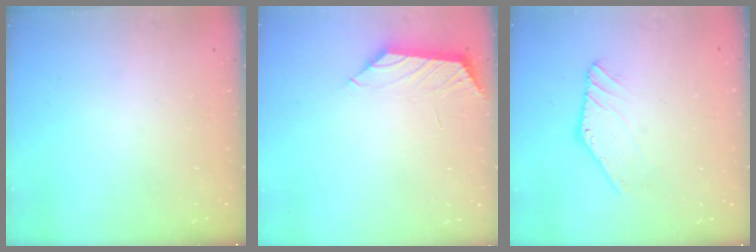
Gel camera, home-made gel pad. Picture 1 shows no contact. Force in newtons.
{"total": 1.0, "press": 0.9, "slide": 0.4}
{"total": 1.2, "press": 1.2, "slide": 0.1}